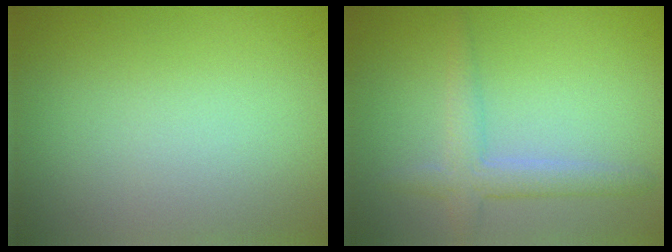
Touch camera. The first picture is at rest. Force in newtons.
{"total": 2.9, "press": 2.8, "slide": 0.1}